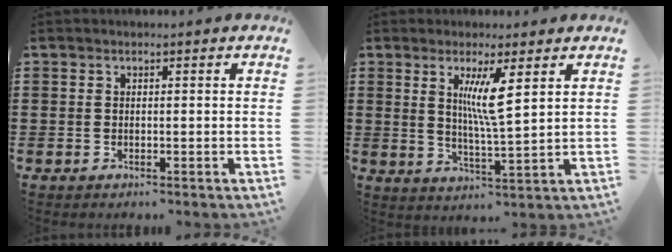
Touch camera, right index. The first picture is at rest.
{"total": 6.1, "force": [2.4, -0.1, 5.6], "torque": [-0.114, -0.005, 0.039]}